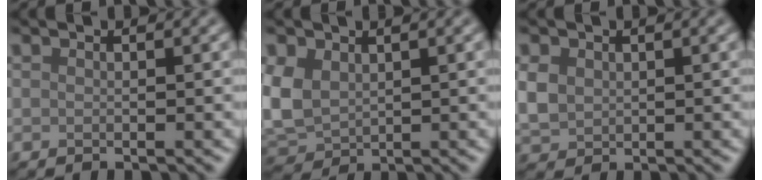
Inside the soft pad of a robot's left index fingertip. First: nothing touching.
{"total": 3.9, "force": [0.8, 2.9, 2.6], "torque": [-0.082, 0.000, 0.020]}
{"total": 1.7, "force": [0.5, 1.5, 0.8], "torque": [-0.039, -0.001, 0.017]}